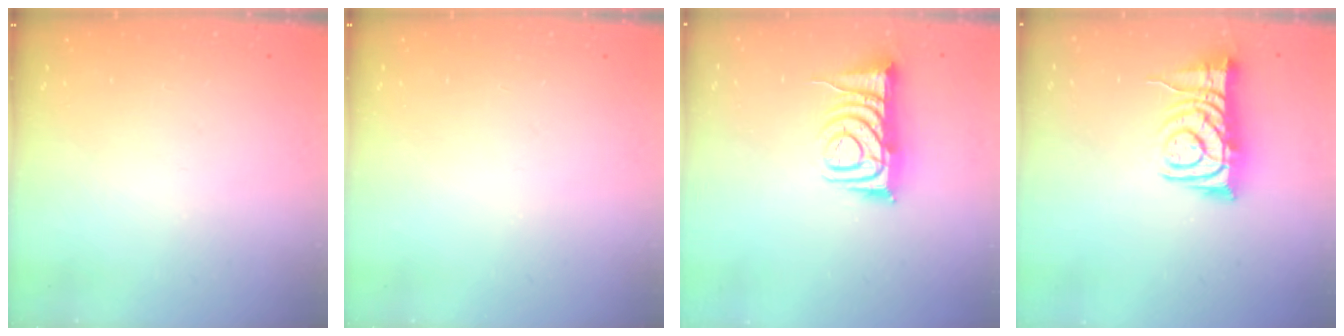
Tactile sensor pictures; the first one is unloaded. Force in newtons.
{"total": 0.0}
{"total": 8.4, "press": 8.3, "slide": 1.0}
{"total": 9.1, "press": 9.1, "slide": 1.2}